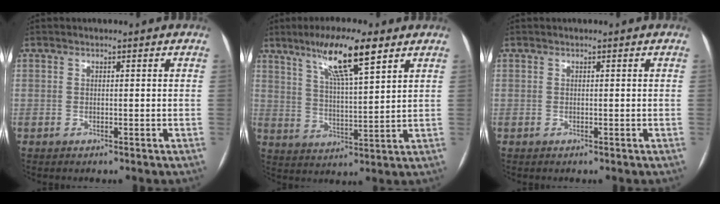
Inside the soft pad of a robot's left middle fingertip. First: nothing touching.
{"total": 11.1, "force": [6.9, 1.1, 8.6], "torque": [-0.154, 0.007, 0.121]}
{"total": 0.0}